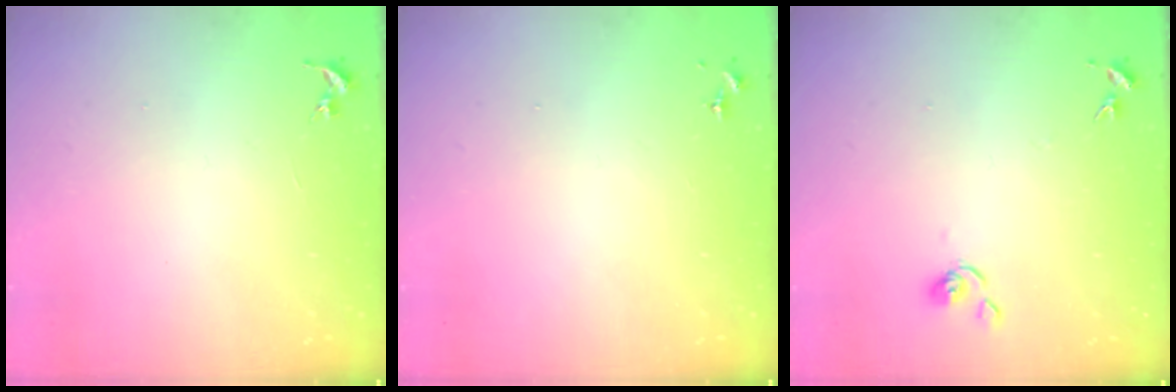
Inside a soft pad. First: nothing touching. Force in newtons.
{"total": 0.0}
{"total": 6.3, "press": 6.3, "slide": 0.5}